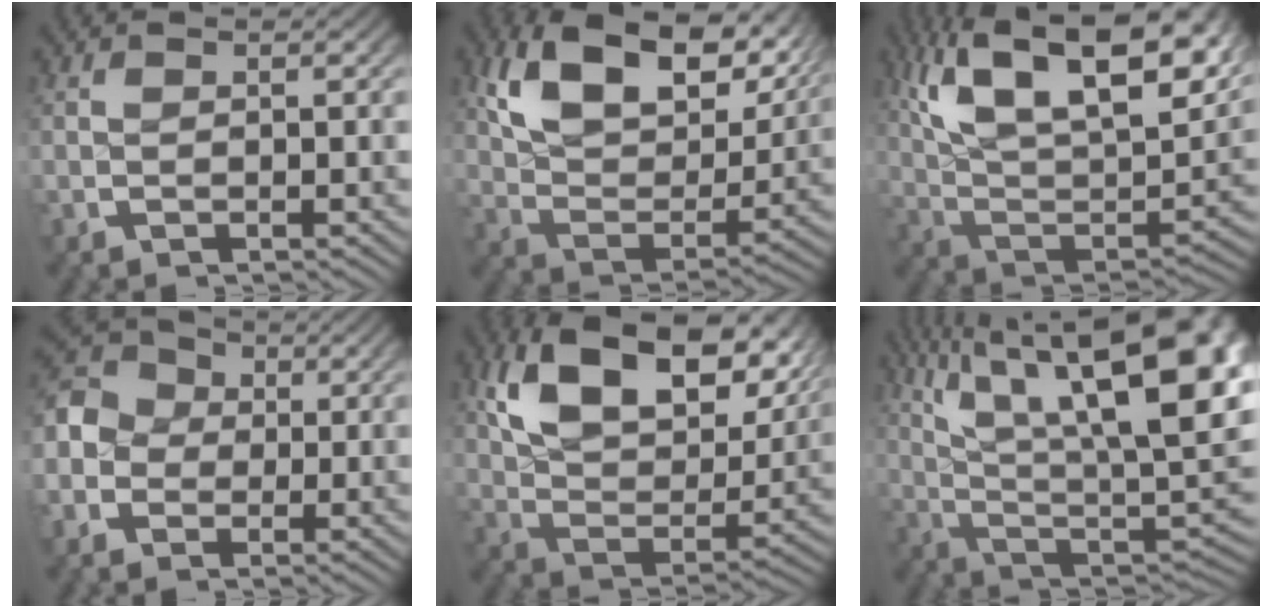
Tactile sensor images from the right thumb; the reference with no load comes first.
{"total": 13.1, "force": [5.9, 7.2, 9.2], "torque": [-0.170, -0.005, 0.098]}
{"total": 15.6, "force": [4.5, 9.5, 11.6], "torque": [-0.230, -0.028, 0.077]}
{"total": 7.7, "force": [1.8, 6.3, 3.9], "torque": [-0.067, 0.005, 0.016]}
{"total": 15.1, "force": [6.0, 8.6, 10.8], "torque": [-0.193, -0.006, 0.097]}
{"total": 18.6, "force": [4.2, 10.3, 14.9], "torque": [-0.245, -0.037, 0.087]}